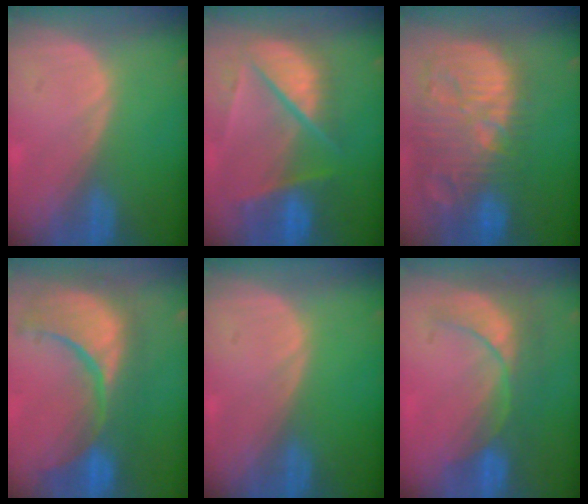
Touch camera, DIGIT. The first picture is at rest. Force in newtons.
{"total": 10.1, "press": 8.6, "slide": 5.3}
{"total": 14.8, "press": 12.8, "slide": 7.3}
{"total": 13.6, "press": 11.8, "slide": 6.8}
{"total": 0.0}
{"total": 9.0, "press": 7.7, "slide": 4.5}